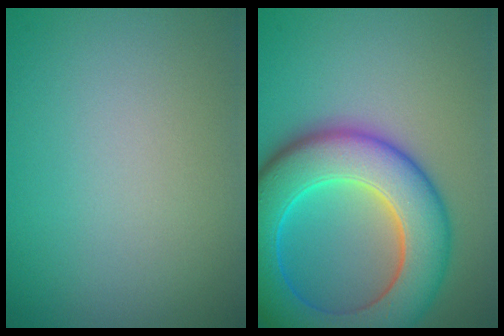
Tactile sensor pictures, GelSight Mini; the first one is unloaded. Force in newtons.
{"total": 10.8, "press": 10.8, "slide": 0.2}